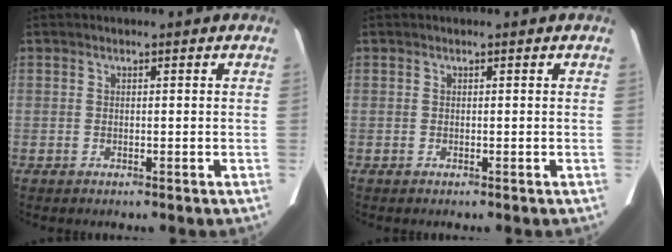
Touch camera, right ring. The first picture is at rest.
{"total": 0.0}